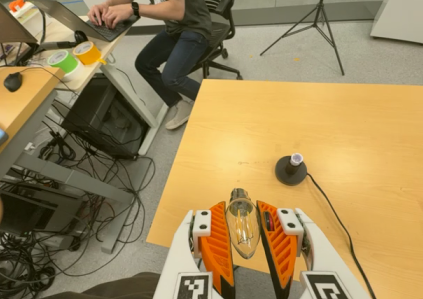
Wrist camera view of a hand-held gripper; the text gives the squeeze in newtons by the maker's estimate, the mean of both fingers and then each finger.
{"total": 10.8, "left": 10.3, "right": 11.4}